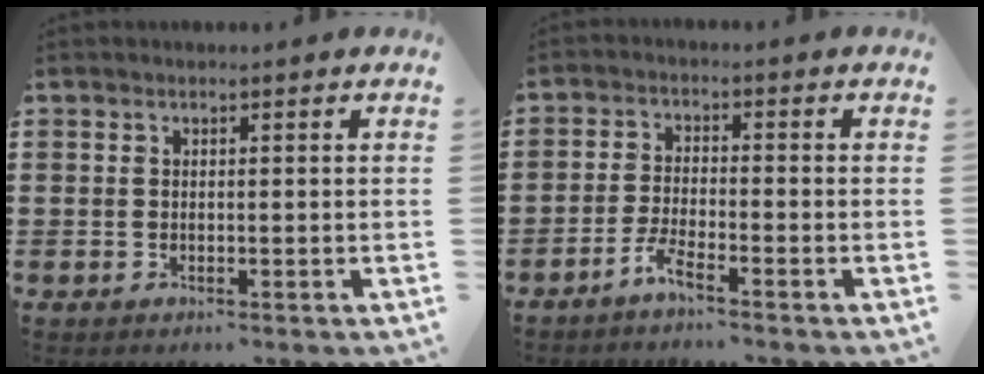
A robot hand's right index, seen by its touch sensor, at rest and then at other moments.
{"total": 3.0, "force": [-2.4, -0.1, 1.8], "torque": [-0.055, -0.007, -0.051]}